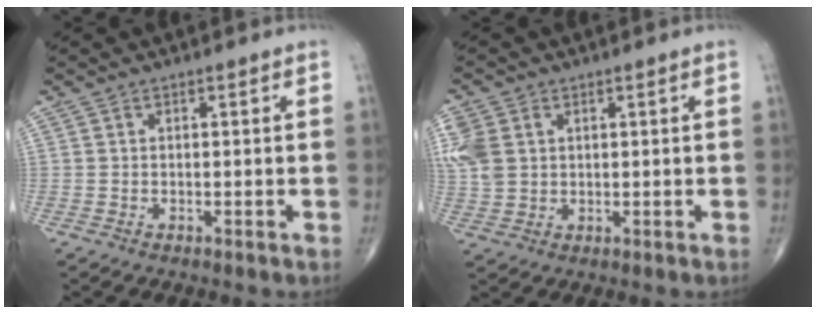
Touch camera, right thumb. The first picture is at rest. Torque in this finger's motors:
{"motor_torque": [0.10, 0.14, 0.61, 0.40, 0.06]}